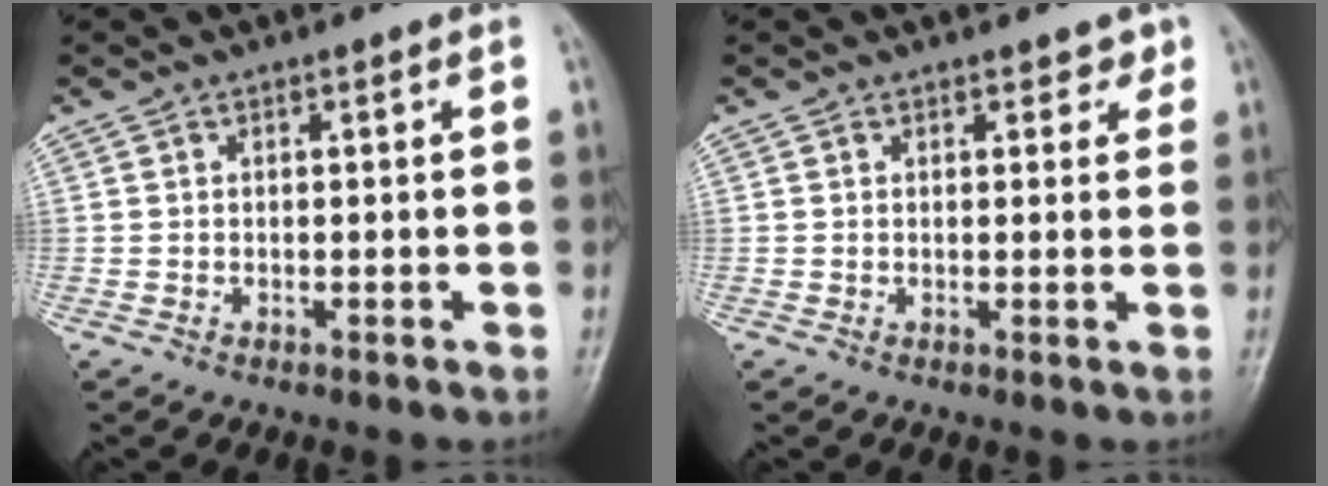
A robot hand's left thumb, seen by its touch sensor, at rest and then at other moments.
{"total": 2.1, "force": [1.5, 1.3, 0.8], "torque": [0.012, -0.005, 0.013]}